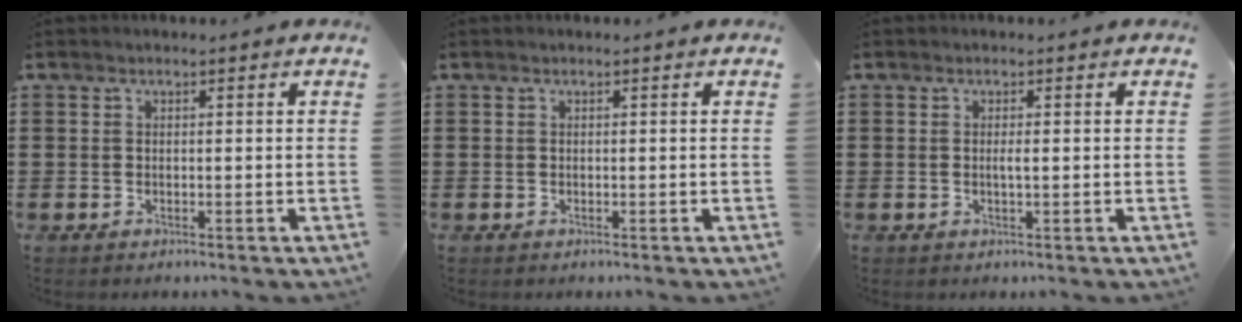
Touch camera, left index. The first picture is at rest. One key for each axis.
{"total": 0.0}
{"total": 1.0, "fx": 0.0, "fy": 0.0, "fz": 1.0, "tx": -0.020, "ty": -0.004, "tz": 0.000}